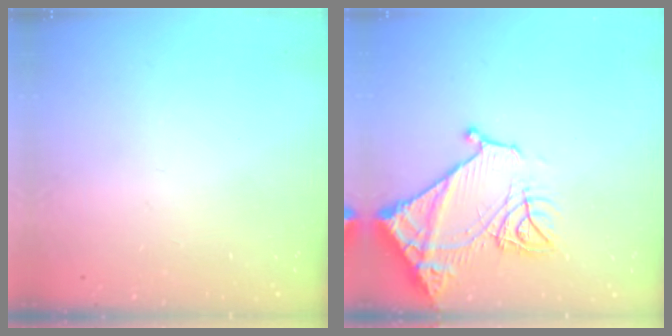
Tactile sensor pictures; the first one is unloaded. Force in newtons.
{"total": 15.8, "press": 15.7, "slide": 1.5}